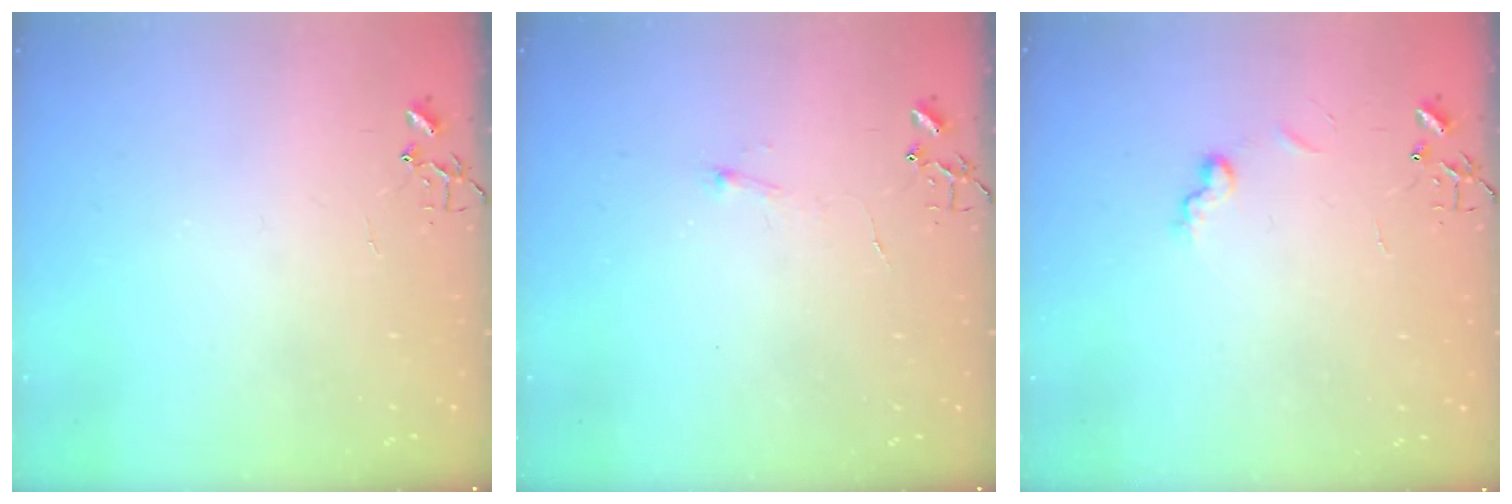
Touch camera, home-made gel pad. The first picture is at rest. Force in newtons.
{"total": 4.1, "press": 4.0, "slide": 0.6}
{"total": 6.9, "press": 6.9, "slide": 0.7}